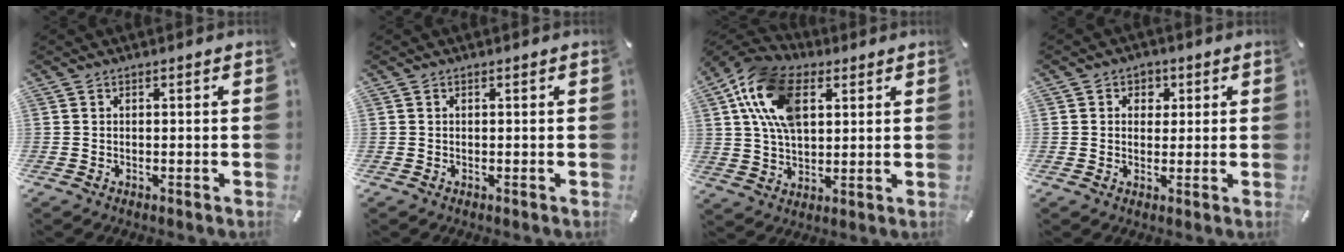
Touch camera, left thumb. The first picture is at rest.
{"total": 0.0}
{"total": 16.2, "force": [5.8, 10.2, 11.2], "torque": [-0.248, 0.005, 0.105]}
{"total": 3.4, "force": [0.6, 3.2, 1.1], "torque": [-0.004, 0.002, 0.004]}